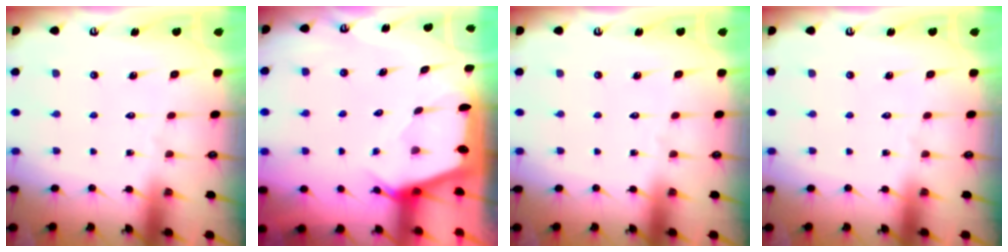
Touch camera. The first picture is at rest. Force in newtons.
{"total": 2.5, "press": 2.5, "slide": 0.3}
{"total": 0.0}
{"total": 0.0}